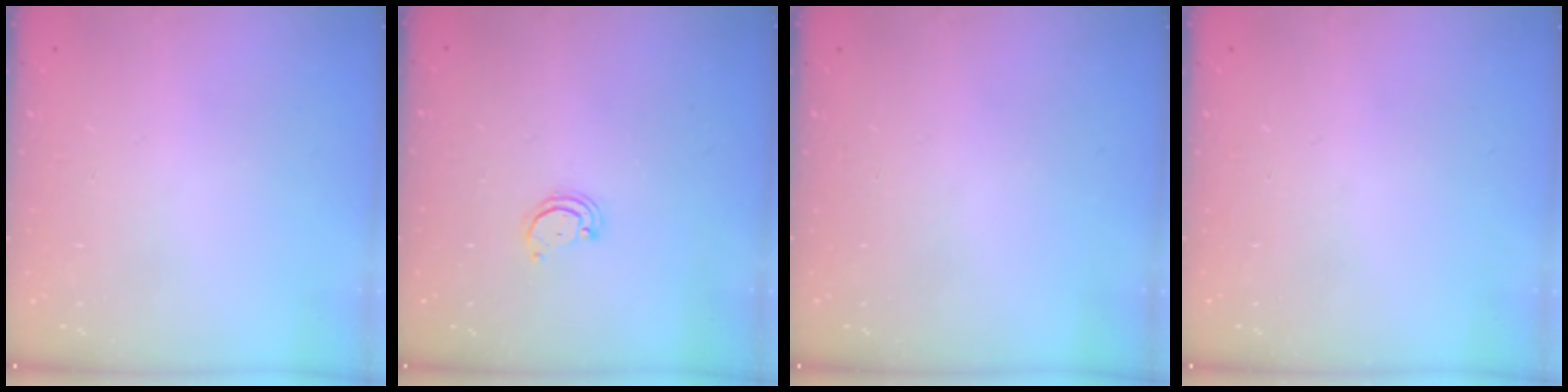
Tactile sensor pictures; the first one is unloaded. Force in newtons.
{"total": 2.2, "press": 2.2, "slide": 0.2}
{"total": 0.0}
{"total": 0.0}